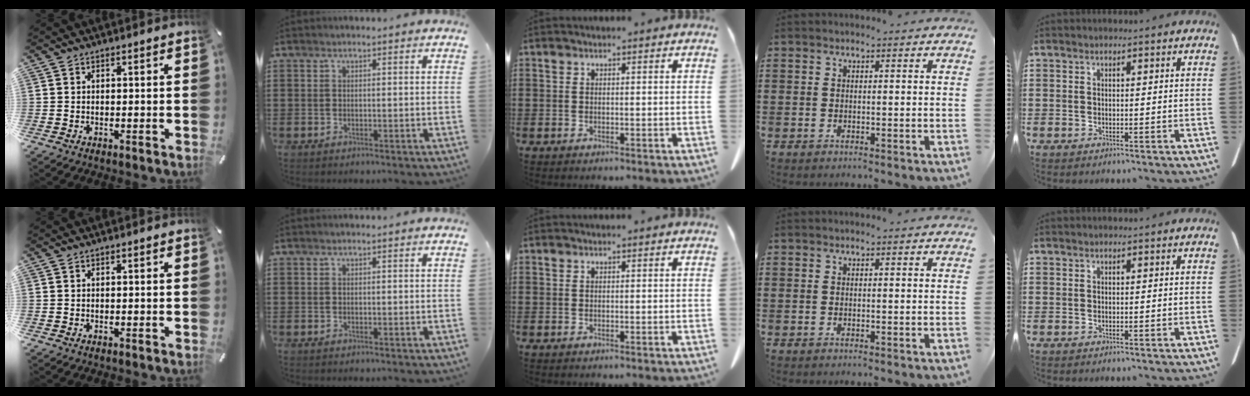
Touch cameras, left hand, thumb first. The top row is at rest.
{}